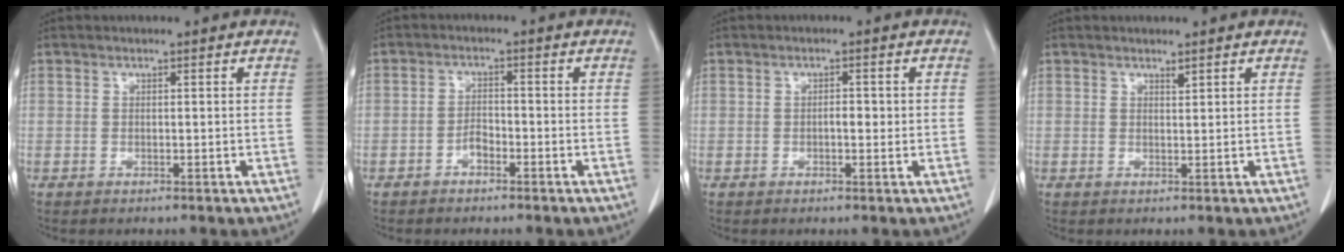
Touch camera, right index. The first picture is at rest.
{"total": 2.1, "force": [-1.4, 0.9, 1.2], "torque": [-0.020, 0.005, -0.025]}
{"total": 1.7, "force": [-0.1, 0.7, 1.5], "torque": [-0.026, 0.003, -0.002]}
{"total": 0.7, "force": [0.6, 0.0, 0.3], "torque": [-0.009, -0.005, 0.011]}